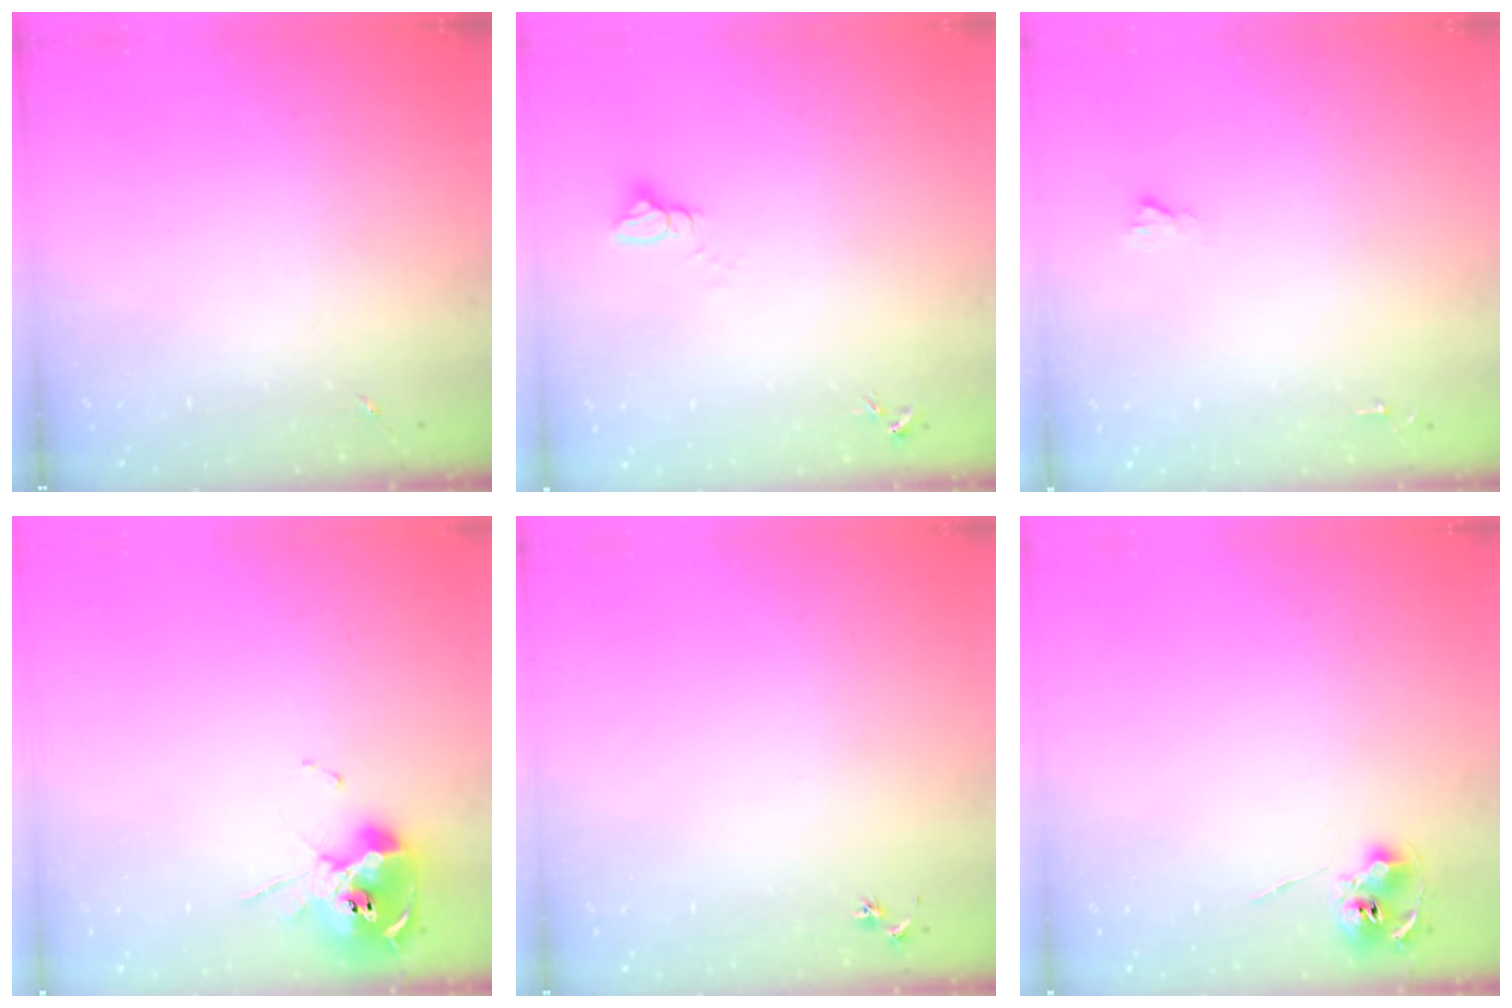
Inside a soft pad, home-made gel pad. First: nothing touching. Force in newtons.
{"total": 3.0, "press": 3.0, "slide": 0.1}
{"total": 1.9, "press": 1.9, "slide": 0.2}
{"total": 10.6, "press": 10.5, "slide": 1.2}
{"total": 3.0, "press": 2.9, "slide": 0.3}
{"total": 7.5, "press": 7.5, "slide": 0.5}